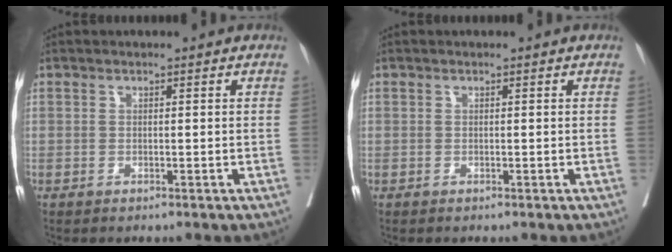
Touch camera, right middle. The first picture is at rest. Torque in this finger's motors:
{"motor_torque": [-0.24, -0.59, 0.11, 0.00]}